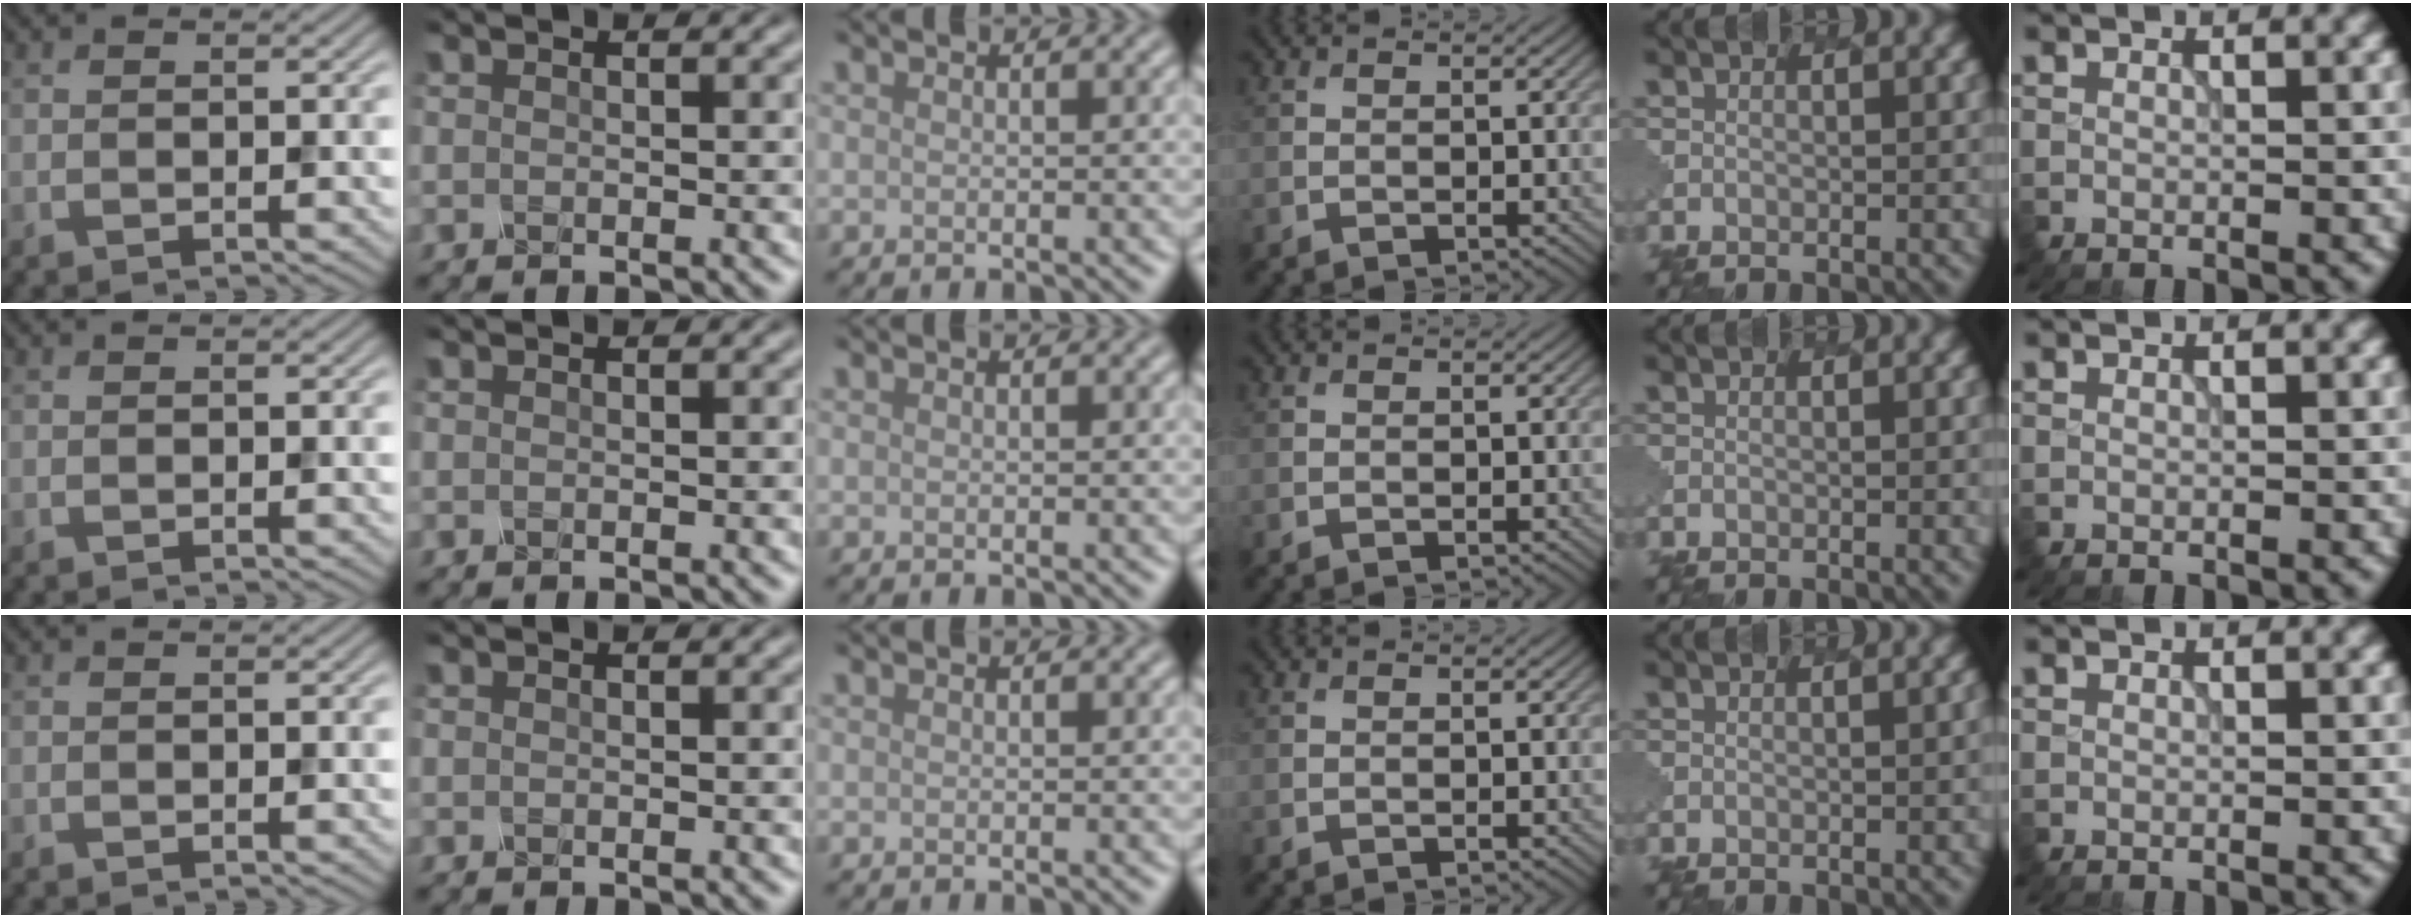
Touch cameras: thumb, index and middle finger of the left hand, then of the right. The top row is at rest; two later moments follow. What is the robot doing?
{"motion": "dispense", "object": "spray bottle"}